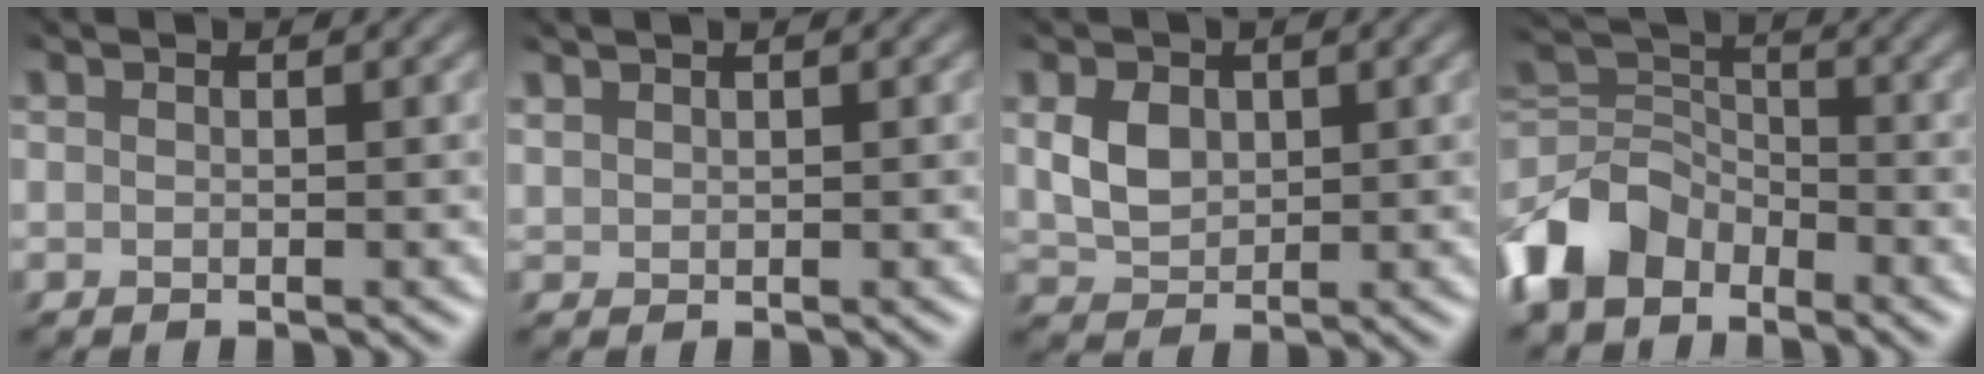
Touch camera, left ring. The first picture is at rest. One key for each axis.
{"total": 0.6, "fx": 0.6, "fy": 0.1, "fz": 0.1, "tx": -0.006, "ty": 0.005, "tz": 0.018}
{"total": 2.3, "fx": -0.2, "fy": 1.9, "fz": 1.4, "tx": -0.042, "ty": -0.005, "tz": 0.010}
{"total": 6.2, "fx": -4.9, "fy": 3.4, "fz": 1.4, "tx": -0.039, "ty": 0.000, "tz": -0.102}